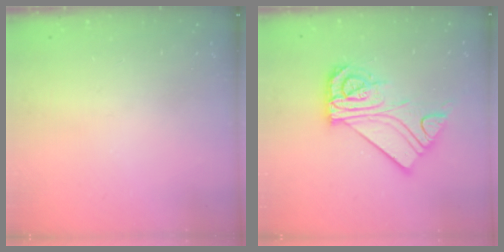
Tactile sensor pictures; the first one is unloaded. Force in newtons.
{"total": 13.6, "press": 13.6, "slide": 0.7}